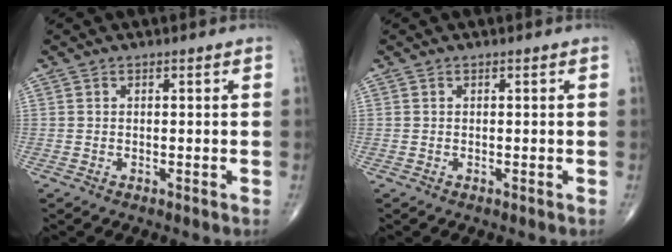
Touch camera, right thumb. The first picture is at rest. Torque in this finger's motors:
{"motor_torque": [-0.20, 0.19, -0.05, 0.05, 0.02]}